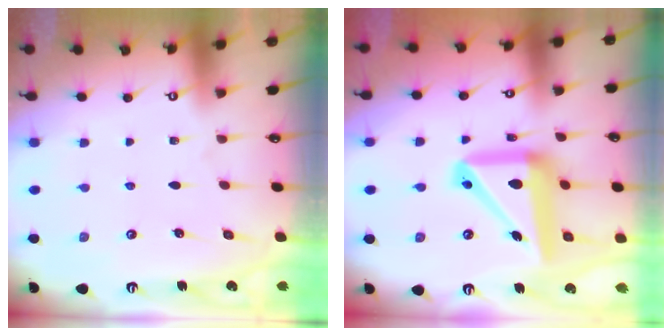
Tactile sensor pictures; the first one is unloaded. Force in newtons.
{"total": 17.5, "press": 17.3, "slide": 2.6}